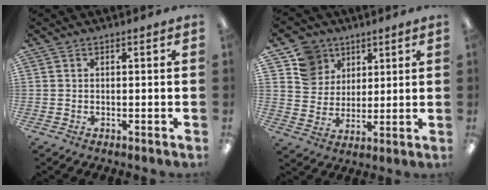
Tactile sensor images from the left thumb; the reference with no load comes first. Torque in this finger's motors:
{"motor_torque": [0.75, 0.49, 0.46, -0.67, 0.00]}